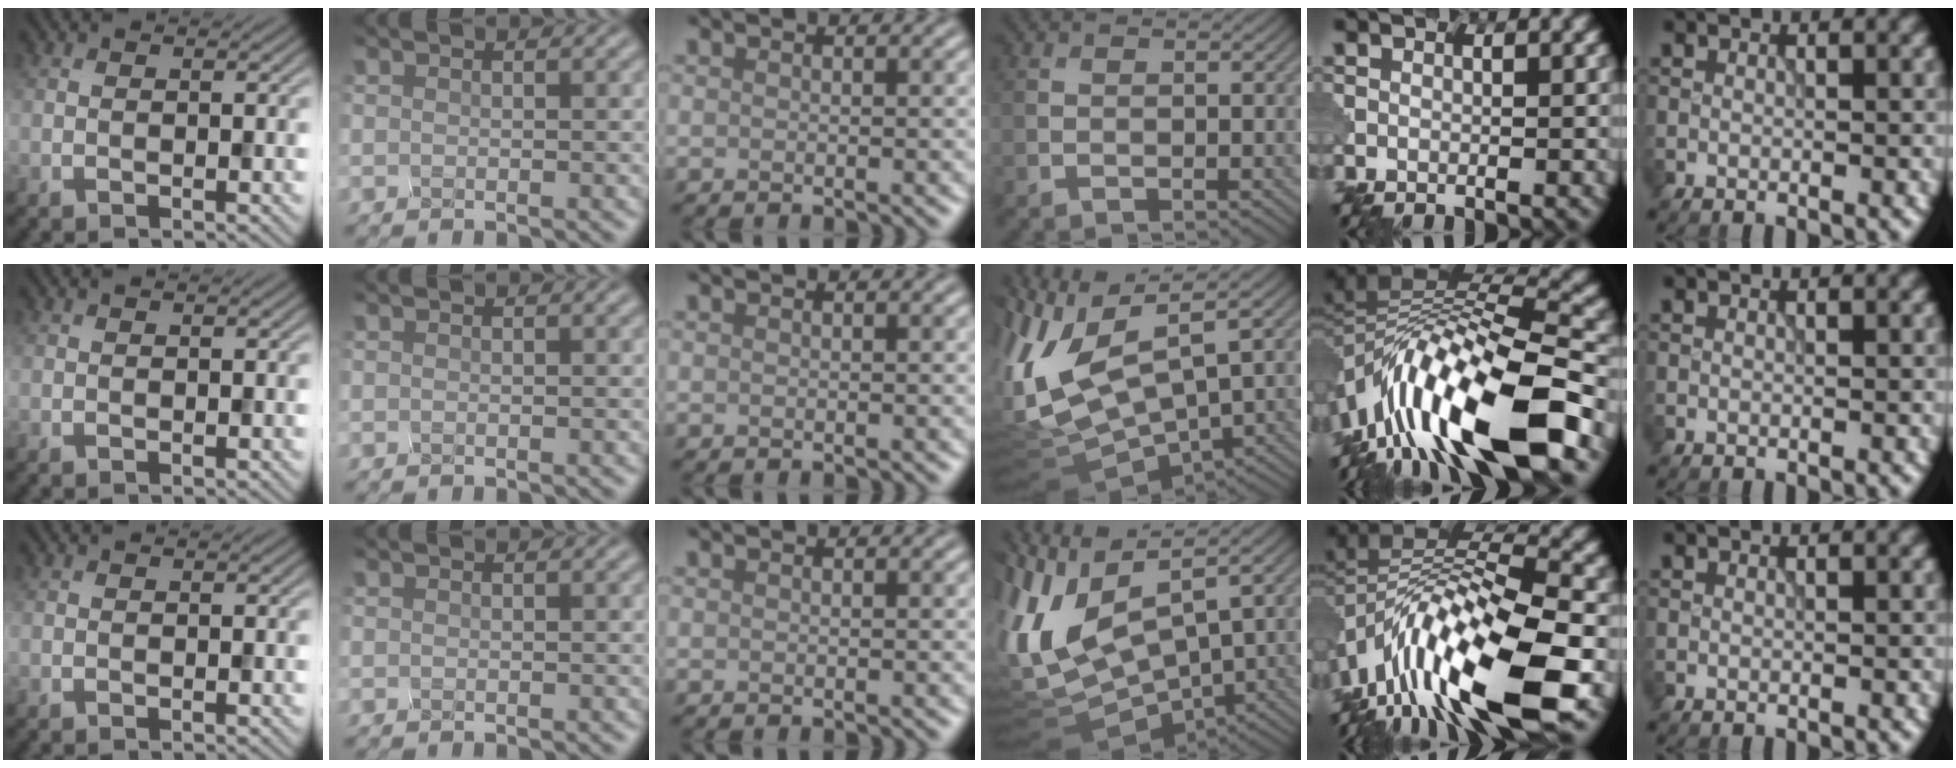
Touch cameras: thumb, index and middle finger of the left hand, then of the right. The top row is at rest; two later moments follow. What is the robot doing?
{"motion": "squeeze", "object": "hand grip exerciser"}